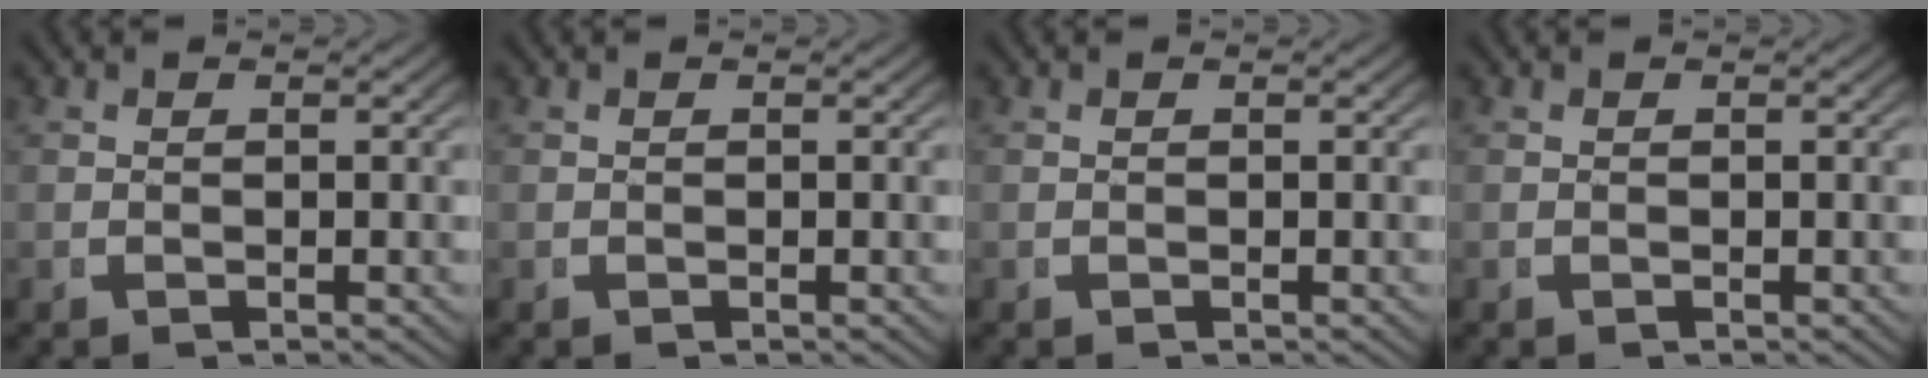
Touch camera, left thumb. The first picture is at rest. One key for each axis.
{"total": 0.0}
{"total": 0.0}
{"total": 0.0}